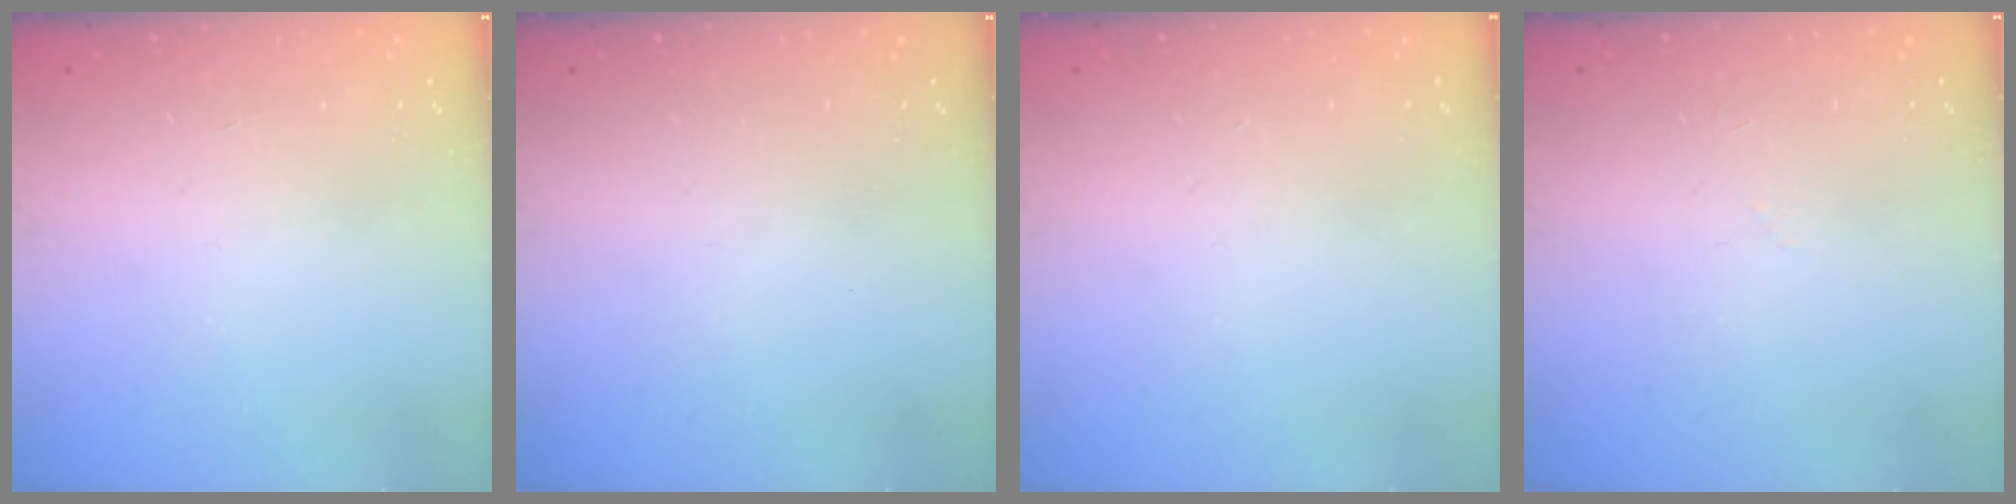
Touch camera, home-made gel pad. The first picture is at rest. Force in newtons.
{"total": 0.0}
{"total": 1.9, "press": 1.9, "slide": 0.3}
{"total": 2.6, "press": 2.5, "slide": 0.5}